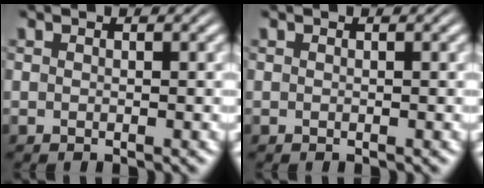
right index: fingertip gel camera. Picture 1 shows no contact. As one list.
[{"total": 0.0}]